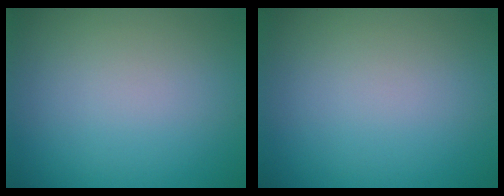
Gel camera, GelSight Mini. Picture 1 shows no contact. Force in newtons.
{"total": 0.0}